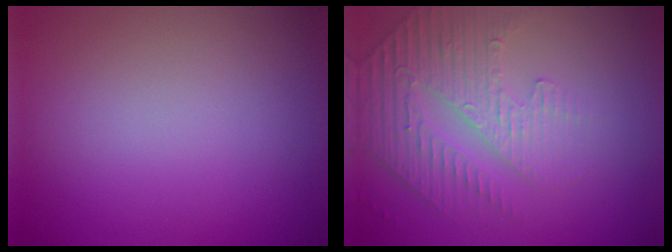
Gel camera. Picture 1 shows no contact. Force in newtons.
{"total": 4.7, "press": 3.3, "slide": 3.4}